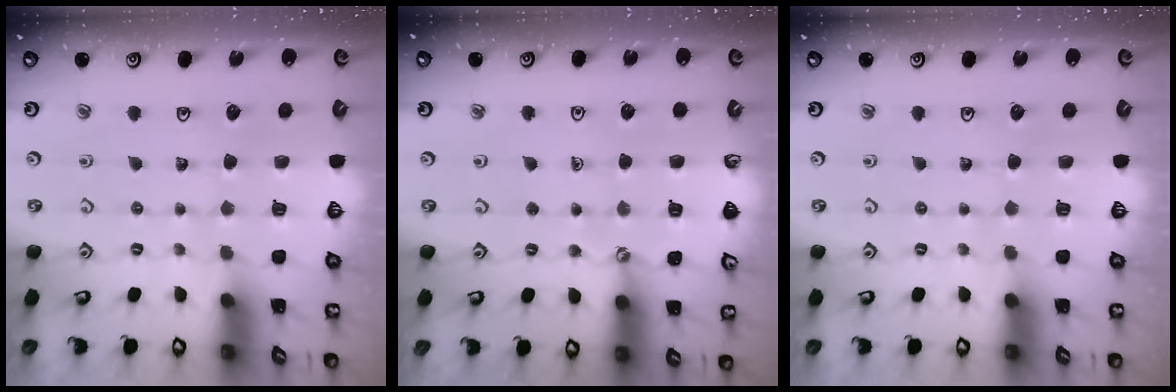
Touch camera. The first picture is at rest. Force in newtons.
{"total": 0.9, "press": 0.9, "slide": 0.1}
{"total": 0.0}